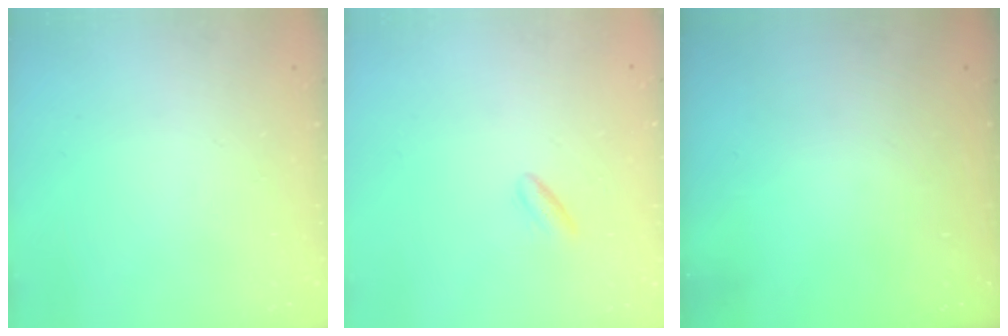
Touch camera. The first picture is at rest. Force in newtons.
{"total": 2.5, "press": 2.3, "slide": 1.0}
{"total": 0.0}